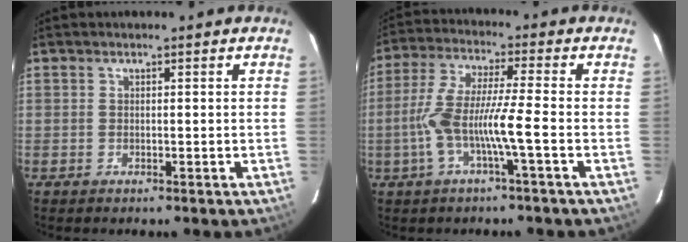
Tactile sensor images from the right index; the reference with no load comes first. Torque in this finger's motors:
{"motor_torque": [1.20, -0.46, 0.65, 0.21]}